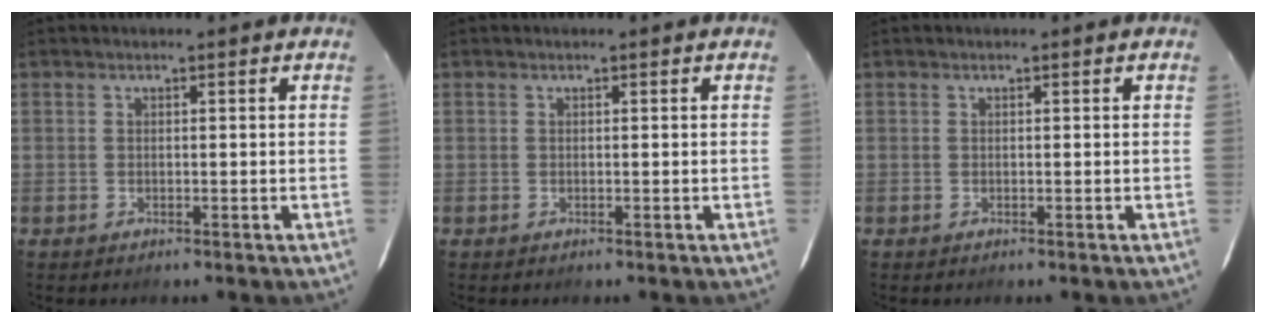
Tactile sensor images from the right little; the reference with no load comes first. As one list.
[{"total": 0.0}, {"total": 0.0}]